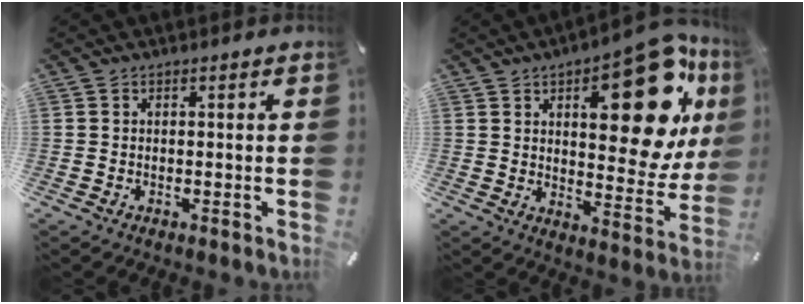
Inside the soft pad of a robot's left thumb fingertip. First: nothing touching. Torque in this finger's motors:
{"motor_torque": [2.56, 2.45, 0.55, -0.27, 0.19]}